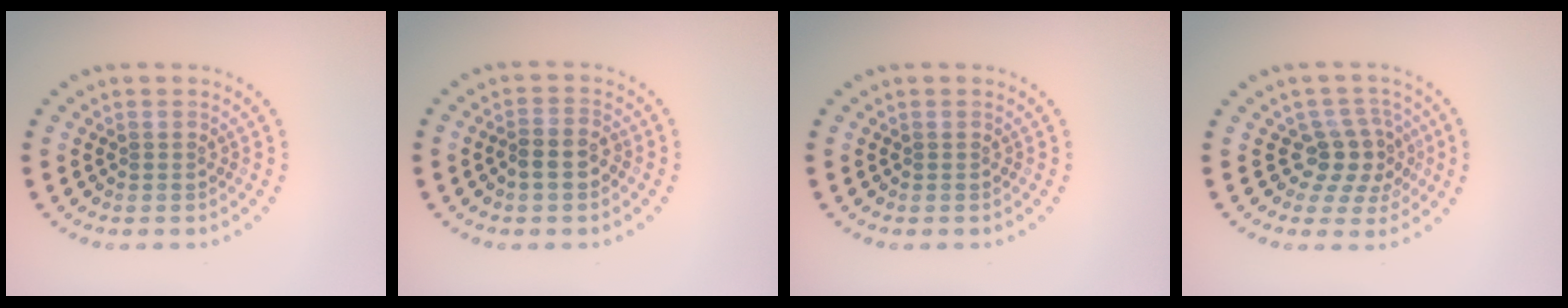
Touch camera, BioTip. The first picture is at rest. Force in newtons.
{"total": 2.3, "press": 2.2, "slide": 0.9}
{"total": 0.0}
{"total": 3.5, "press": 2.8, "slide": 2.0}